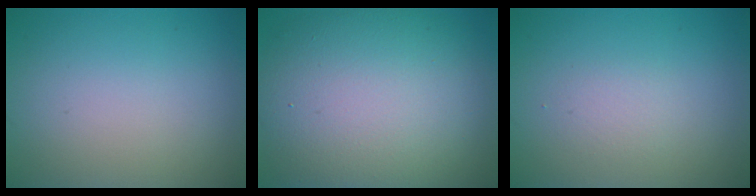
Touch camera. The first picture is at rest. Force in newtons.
{"total": 13.5, "press": 13.5, "slide": 0.8}
{"total": 1.2, "press": 1.2, "slide": 0.0}